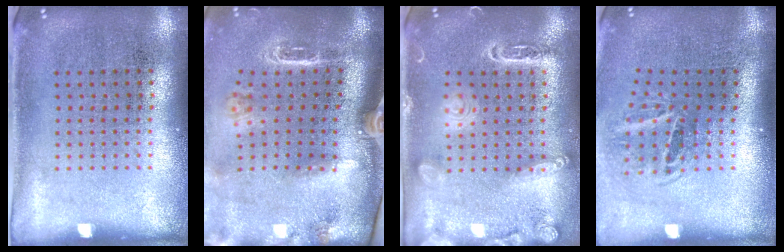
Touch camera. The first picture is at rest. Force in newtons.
{"total": 2.6, "press": 1.9, "slide": 1.7}
{"total": 1.8, "press": 1.8, "slide": 0.1}
{"total": 1.9, "press": 1.3, "slide": 1.4}